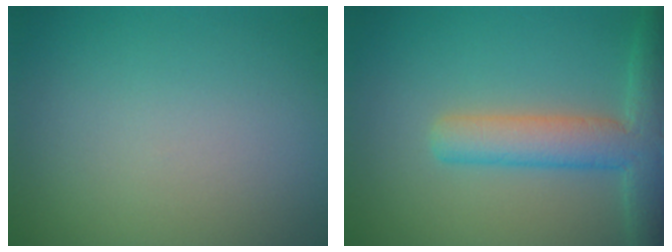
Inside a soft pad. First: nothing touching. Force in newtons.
{"total": 5.6, "press": 5.5, "slide": 0.4}